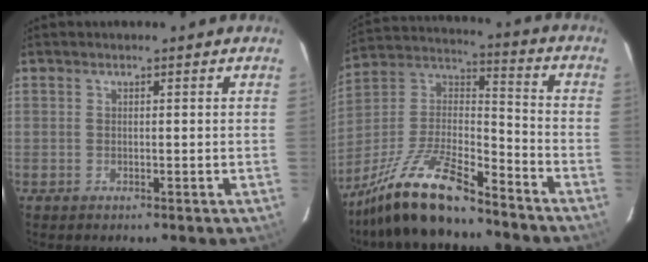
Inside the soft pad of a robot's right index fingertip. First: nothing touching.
{"total": 17.9, "force": [-13.6, 4.3, 10.8], "torque": [-0.232, -0.005, -0.250]}